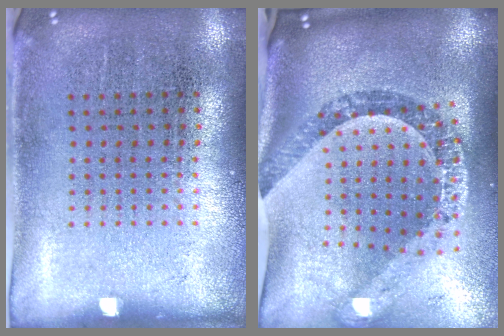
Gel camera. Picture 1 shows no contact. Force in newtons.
{"total": 2.4, "press": 1.9, "slide": 1.5}